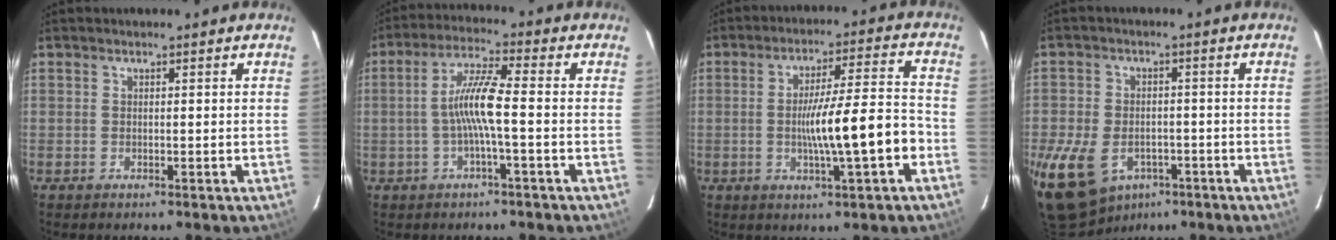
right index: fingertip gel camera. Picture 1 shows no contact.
{"total": 7.6, "force": [-1.4, 0.1, 7.4], "torque": [-0.157, 0.011, -0.026]}
{"total": 11.7, "force": [-3.3, 0.6, 11.2], "torque": [-0.181, -0.004, -0.045]}
{"total": 17.4, "force": [-7.8, 12.0, 9.9], "torque": [-0.253, -0.027, -0.116]}